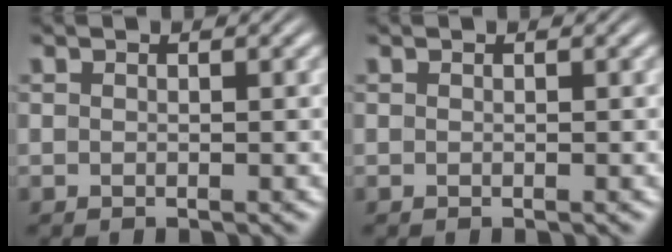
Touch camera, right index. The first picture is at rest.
{"total": 0.0}